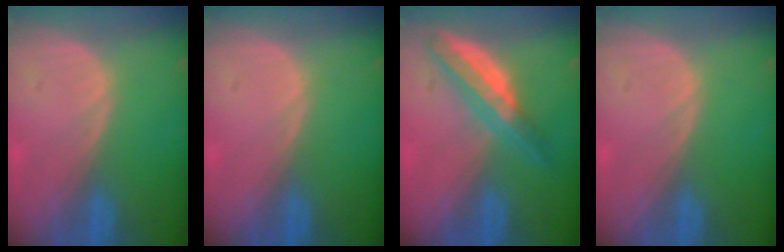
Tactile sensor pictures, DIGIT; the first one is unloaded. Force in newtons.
{"total": 0.0}
{"total": 6.4, "press": 5.6, "slide": 3.1}
{"total": 0.0}